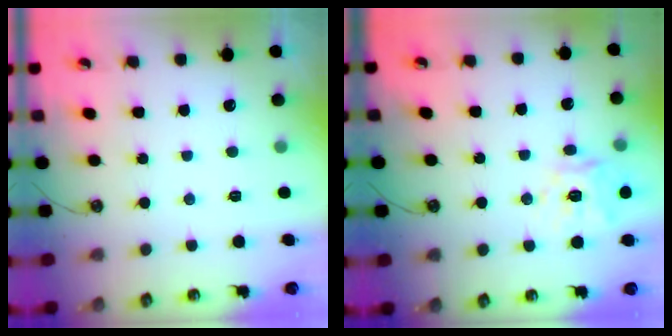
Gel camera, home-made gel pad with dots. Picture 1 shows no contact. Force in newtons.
{"total": 14.1, "press": 14.0, "slide": 1.8}